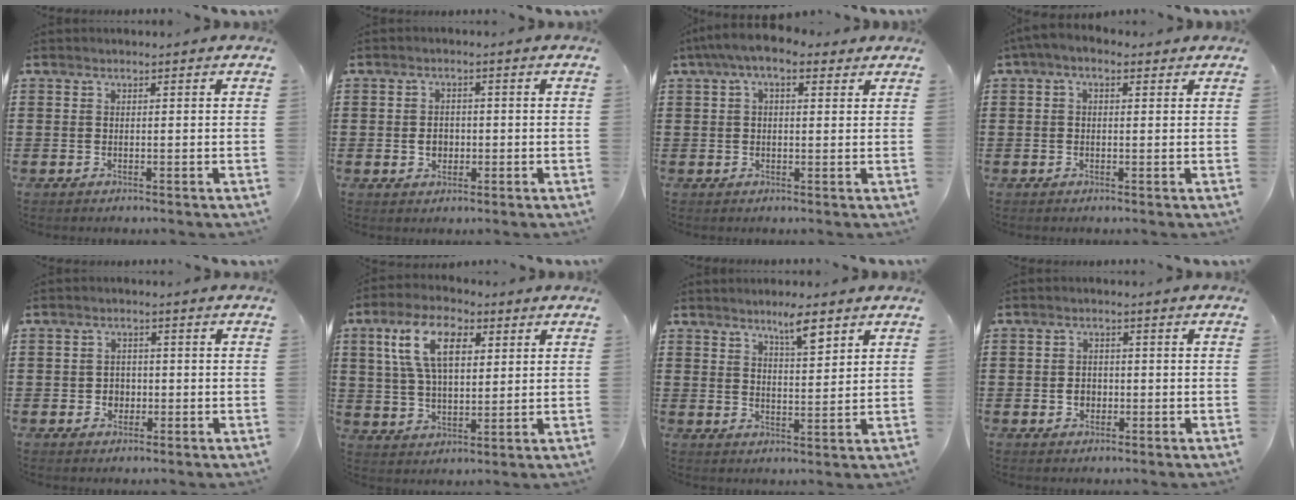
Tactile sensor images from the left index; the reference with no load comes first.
{"total": 2.5, "force": [-0.5, 2.0, 1.4], "torque": [-0.024, 0.001, -0.013]}
{"total": 5.5, "force": [2.8, 2.2, 4.2], "torque": [-0.088, 0.009, 0.047]}
{"total": 2.1, "force": [0.0, 1.2, 1.8], "torque": [-0.035, 0.007, -0.002]}
{"total": 2.1, "force": [-0.5, 1.9, 0.7], "torque": [-0.020, 0.004, -0.014]}
{"total": 10.9, "force": [4.4, 5.4, 8.4], "torque": [-0.183, 0.018, 0.079]}
{"total": 5.3, "force": [4.0, 1.0, 3.3], "torque": [-0.049, -0.010, 0.063]}
{"total": 2.3, "force": [-0.6, 1.9, 1.1], "torque": [-0.026, 0.005, -0.014]}